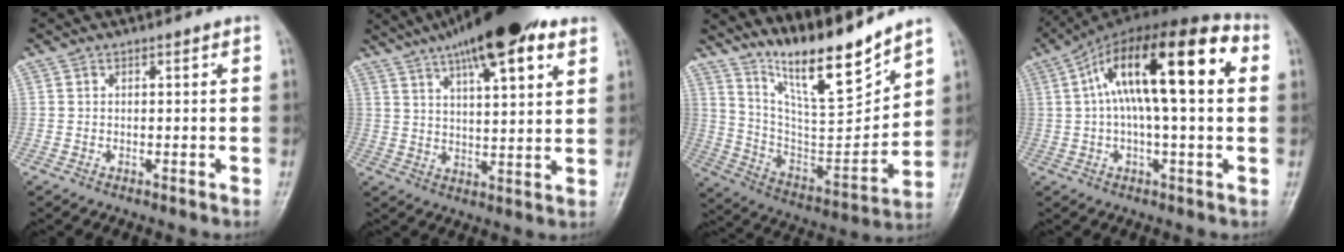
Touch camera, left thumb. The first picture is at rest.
{"total": 18.1, "force": [10.8, 5.2, 13.5], "torque": [-0.197, -0.017, 0.169]}
{"total": 17.5, "force": [14.3, 2.6, 9.9], "torque": [-0.134, -0.095, 0.264]}
{"total": 19.7, "force": [4.0, 6.8, 18.0], "torque": [-0.282, 0.039, 0.051]}